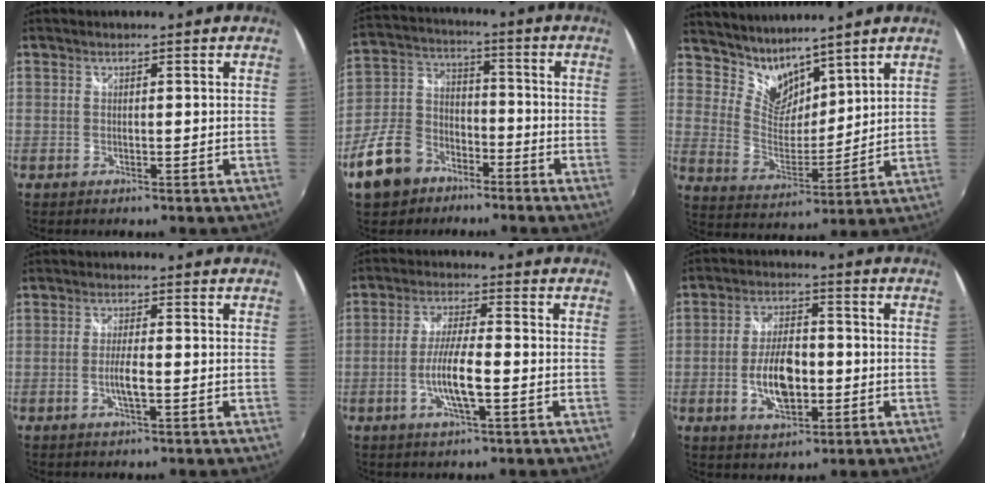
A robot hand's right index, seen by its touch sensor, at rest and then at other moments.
{"total": 14.3, "force": [-8.6, 9.7, 6.0], "torque": [-0.166, 0.024, -0.144]}
{"total": 8.5, "force": [7.6, 3.4, 1.9], "torque": [-0.036, -0.007, 0.150]}
{"total": 3.5, "force": [-1.1, 0.5, 3.3], "torque": [-0.065, -0.004, -0.020]}
{"total": 7.9, "force": [-2.4, 1.3, 7.4], "torque": [-0.145, -0.004, -0.046]}
{"total": 10.4, "force": [-2.3, 5.3, 8.6], "torque": [-0.165, 0.004, -0.035]}